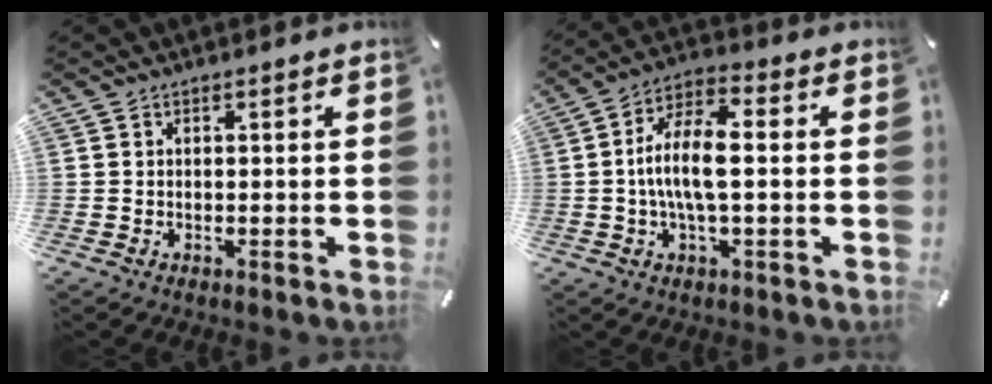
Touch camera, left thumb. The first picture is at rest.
{"total": 10.8, "force": [-0.6, 3.9, 10.0], "torque": [-0.199, 0.001, -0.013]}